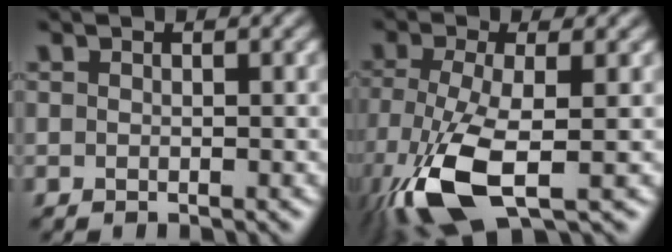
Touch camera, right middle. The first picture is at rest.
{"total": 8.7, "force": [-3.9, 2.8, 7.2], "torque": [-0.172, -0.017, -0.079]}